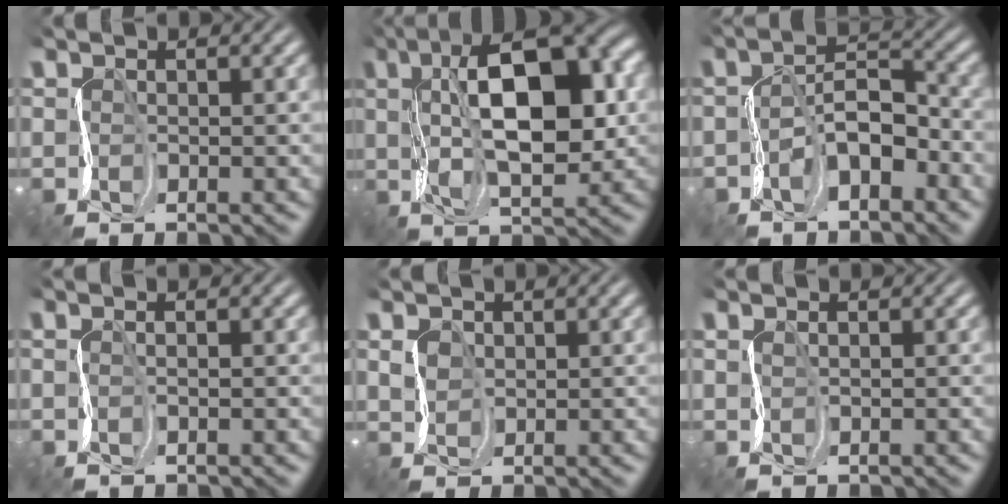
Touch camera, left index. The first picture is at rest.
{"total": 10.1, "force": [2.4, 4.1, 9.0], "torque": [-0.150, 0.023, 0.036]}
{"total": 2.4, "force": [-1.7, 1.0, 1.4], "torque": [-0.045, 0.019, -0.035]}
{"total": 0.6, "force": [0.5, 0.3, 0.2], "torque": [-0.010, 0.008, -0.006]}
{"total": 1.1, "force": [0.4, 0.0, -1.0], "torque": [-0.008, 0.006, 0.011]}
{"total": 0.7, "force": [0.6, -0.1, -0.5], "torque": [-0.005, 0.009, 0.005]}